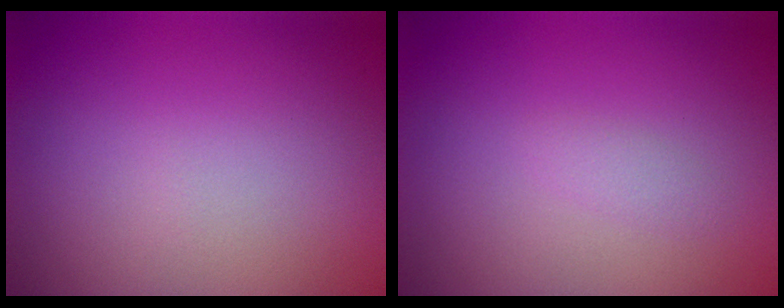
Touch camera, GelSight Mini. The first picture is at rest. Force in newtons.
{"total": 0.8, "press": 0.8, "slide": 0.1}